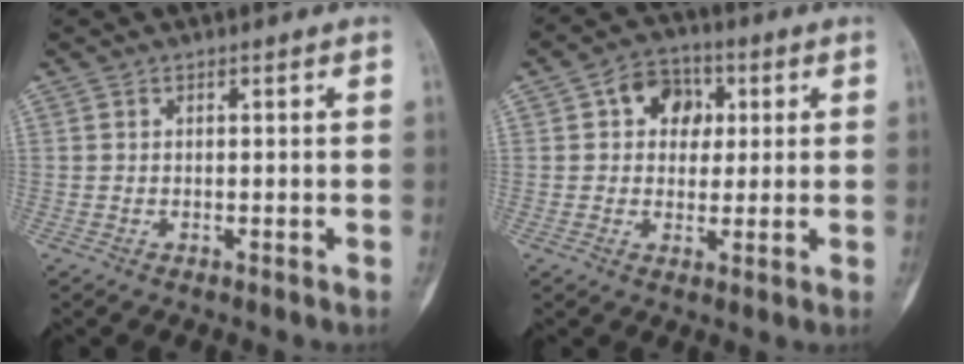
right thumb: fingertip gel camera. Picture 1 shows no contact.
{"total": 7.9, "force": [1.9, 6.3, 4.4], "torque": [-0.031, 0.006, 0.023]}